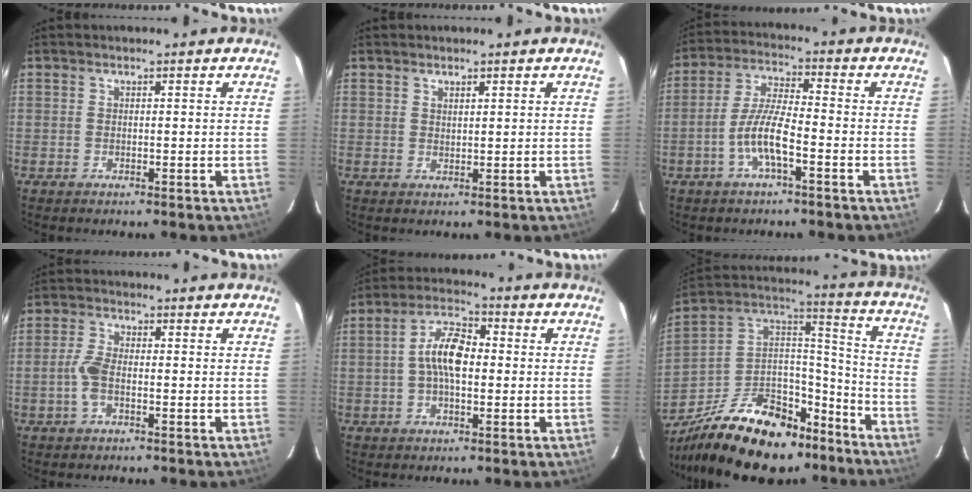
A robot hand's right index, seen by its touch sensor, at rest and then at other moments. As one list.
[{"total": 1.1, "force": [0.9, 0.4, 0.6], "torque": [-0.008, 0.001, 0.016]}, {"total": 7.9, "force": [-3.4, 1.5, 7.0], "torque": [-0.147, 0.005, -0.065]}, {"total": 4.2, "force": [-1.3, 1.7, 3.6], "torque": [-0.086, 0.004, -0.026]}, {"total": 8.0, "force": [-0.2, 3.7, 7.1], "torque": [-0.136, 0.019, -0.007]}, {"total": 28.3, "force": [-19.7, 14.1, 14.6], "torque": [-0.289, 0.040, -0.291]}]